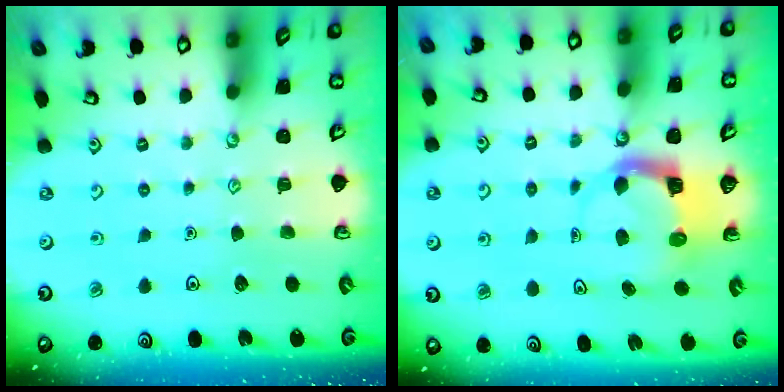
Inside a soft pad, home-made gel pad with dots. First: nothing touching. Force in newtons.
{"total": 4.0, "press": 3.9, "slide": 0.3}